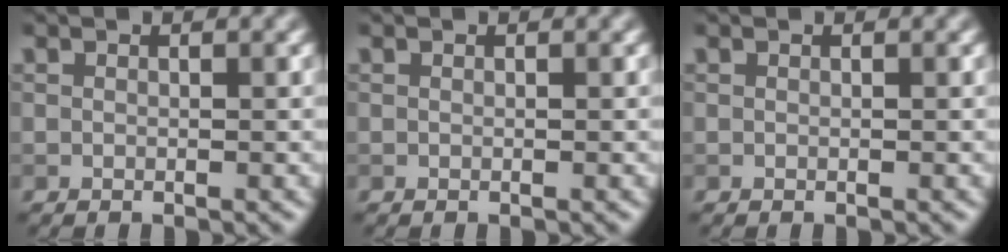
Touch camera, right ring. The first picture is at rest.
{"total": 0.0}
{"total": 0.0}